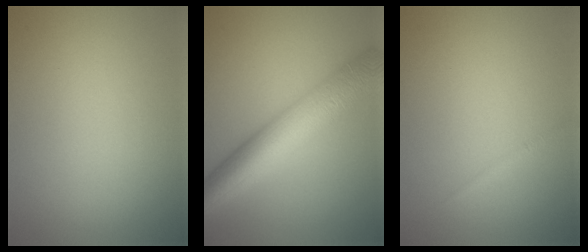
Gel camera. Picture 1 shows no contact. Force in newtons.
{"total": 9.1, "press": 9.1, "slide": 0.1}
{"total": 0.6, "press": 0.6, "slide": 0.1}